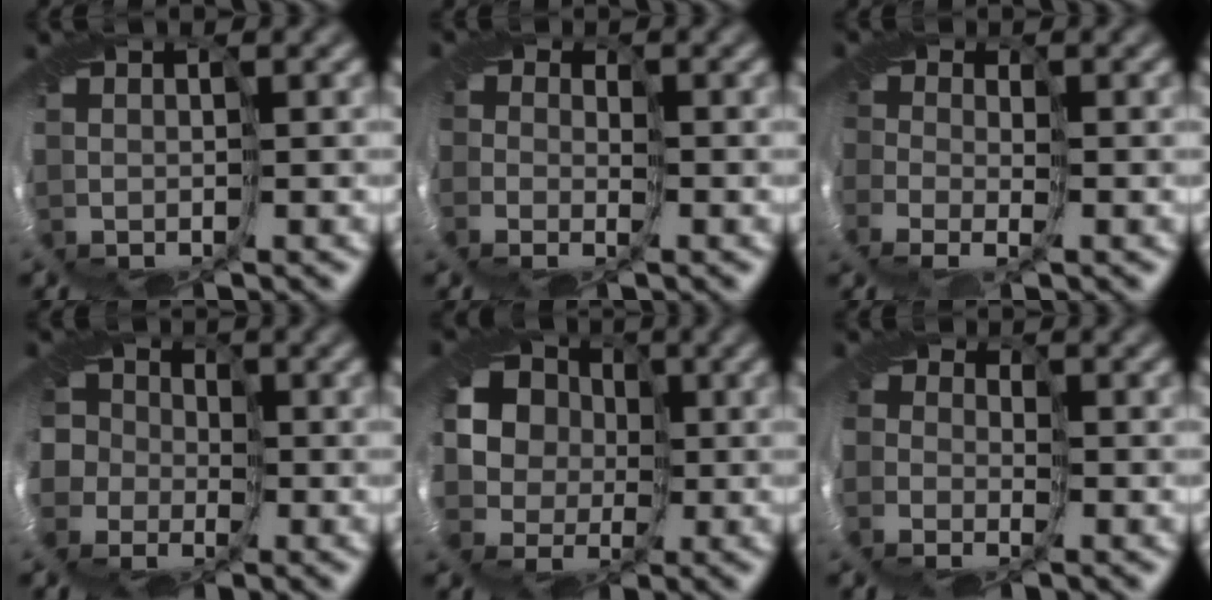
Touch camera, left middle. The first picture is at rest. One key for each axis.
{"total": 1.5, "fx": -1.1, "fy": 0.7, "fz": -0.7, "tx": 0.034, "ty": -0.021, "tz": -0.028}
{"total": 1.4, "fx": -1.4, "fy": 0.0, "fz": -0.2, "tx": 0.026, "ty": -0.024, "tz": -0.036}
{"total": 7.3, "fx": 1.2, "fy": 6.5, "fz": 3.0, "tx": -0.050, "ty": 0.010, "tz": -0.034}
{"total": 9.0, "fx": 0.1, "fy": 8.0, "fz": 4.1, "tx": -0.077, "ty": 0.007, "tz": -0.040}
{"total": 1.8, "fx": -1.0, "fy": 1.4, "fz": -0.3, "tx": 0.019, "ty": -0.016, "tz": -0.021}